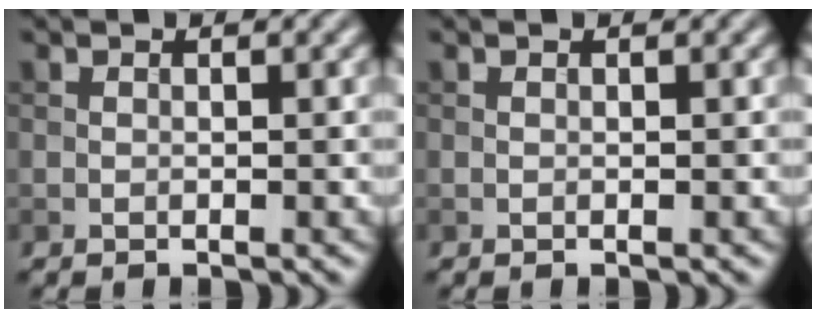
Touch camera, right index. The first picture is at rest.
{"total": 0.0}